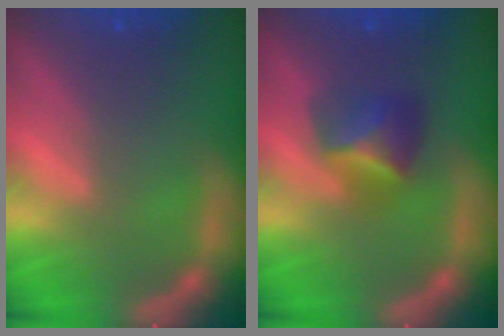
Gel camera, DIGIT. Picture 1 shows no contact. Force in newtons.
{"total": 3.4}